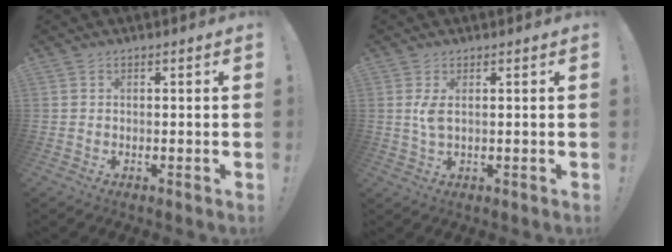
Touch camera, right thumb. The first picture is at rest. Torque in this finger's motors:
{"motor_torque": [0.59, 0.51, 0.73, -0.07, 0.00]}